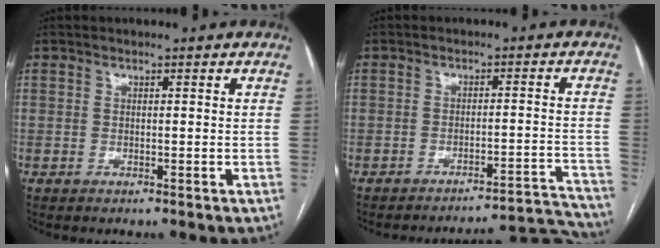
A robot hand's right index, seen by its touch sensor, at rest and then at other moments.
{"total": 14.1, "force": [-14.1, -1.0, 0.4], "torque": [0.029, 0.021, -0.170]}